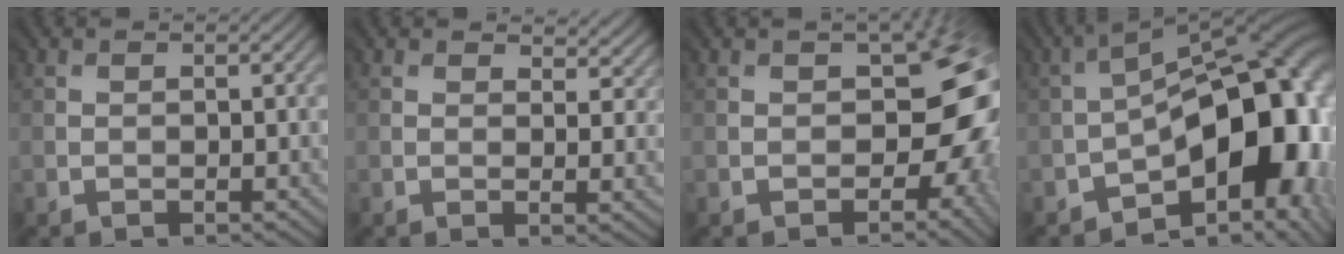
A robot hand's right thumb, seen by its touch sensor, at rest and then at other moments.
{"total": 5.0, "force": [2.1, 2.6, 3.8], "torque": [-0.051, -0.004, 0.034]}
{"total": 9.6, "force": [-2.2, 6.2, 7.0], "torque": [-0.062, -0.015, -0.028]}
{"total": 15.4, "force": [-5.1, 8.0, 12.1], "torque": [-0.150, -0.005, -0.081]}